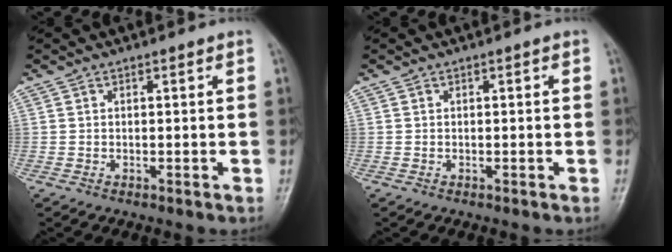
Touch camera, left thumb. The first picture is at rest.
{"total": 0.0}